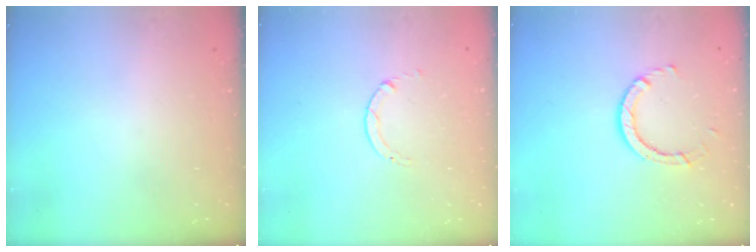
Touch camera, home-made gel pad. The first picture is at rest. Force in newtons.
{"total": 0.7, "press": 0.7, "slide": 0.1}
{"total": 5.1, "press": 5.1, "slide": 0.3}